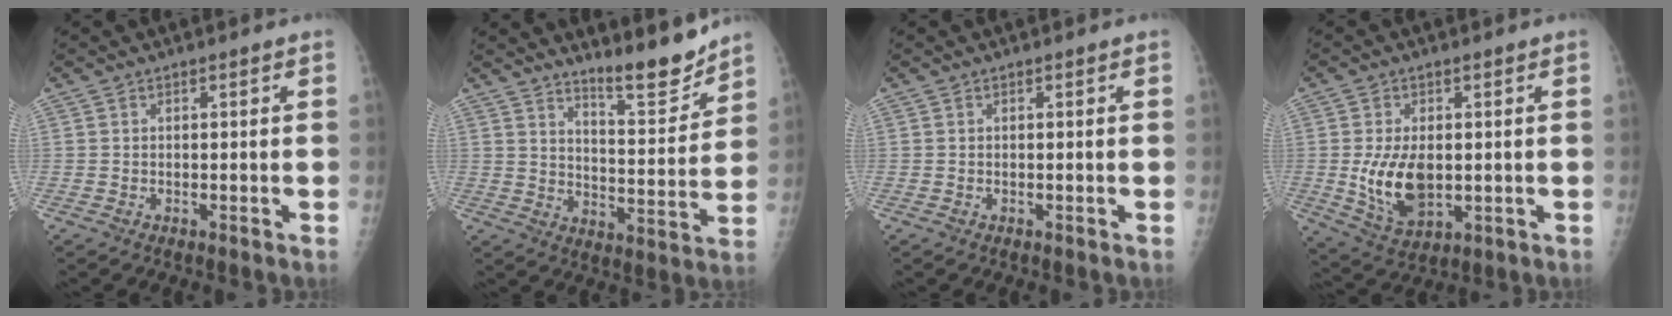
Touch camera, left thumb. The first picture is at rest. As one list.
[{"total": 9.7, "force": [8.7, 1.0, 4.2], "torque": [-0.041, -0.077, 0.145]}, {"total": 0.0}, {"total": 9.8, "force": [-0.5, 5.7, 7.9], "torque": [-0.131, -0.013, 0.009]}]